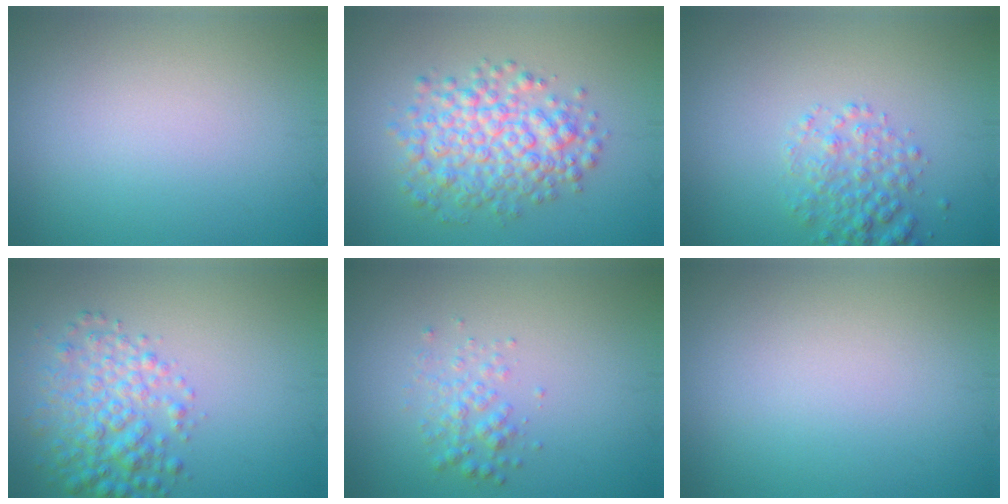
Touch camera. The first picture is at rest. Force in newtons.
{"total": 5.4, "press": 5.4, "slide": 0.1}
{"total": 2.9, "press": 2.9, "slide": 0.2}
{"total": 4.4, "press": 4.4, "slide": 0.1}
{"total": 1.9, "press": 1.9, "slide": 0.0}
{"total": 0.0}